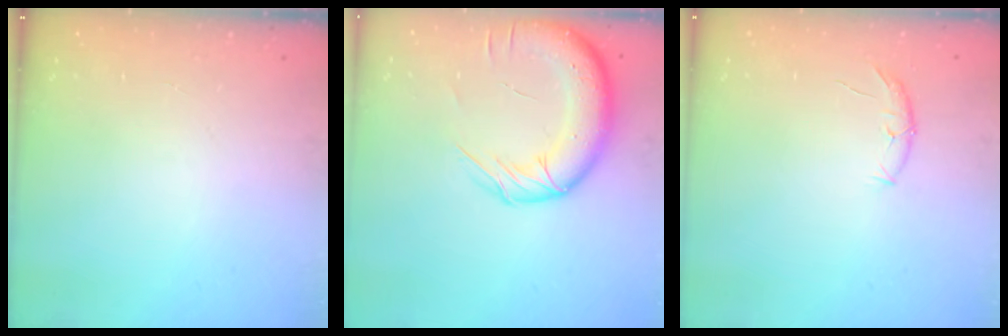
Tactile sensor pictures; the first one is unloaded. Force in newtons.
{"total": 16.0, "press": 15.5, "slide": 3.8}
{"total": 7.7, "press": 7.6, "slide": 1.2}